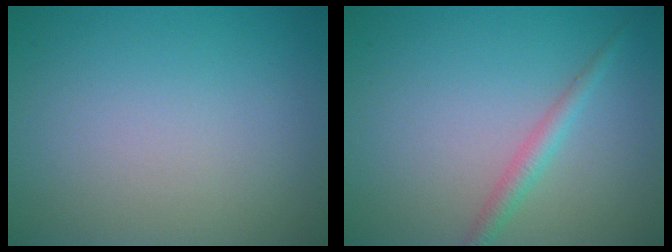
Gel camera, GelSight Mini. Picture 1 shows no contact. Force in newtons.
{"total": 1.8, "press": 1.8, "slide": 0.1}